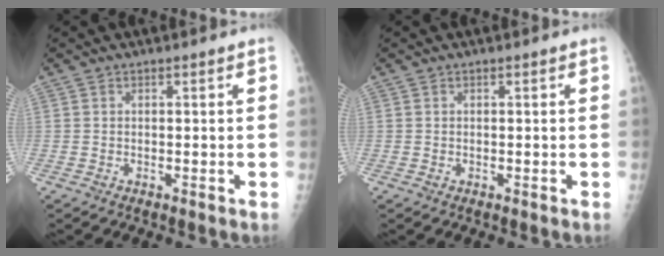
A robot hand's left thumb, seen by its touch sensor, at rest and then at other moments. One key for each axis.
{"total": 0.0}